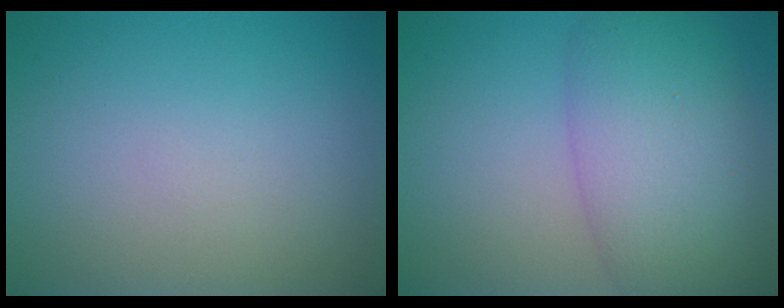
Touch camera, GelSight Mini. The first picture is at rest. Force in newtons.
{"total": 7.9, "press": 7.9, "slide": 0.3}